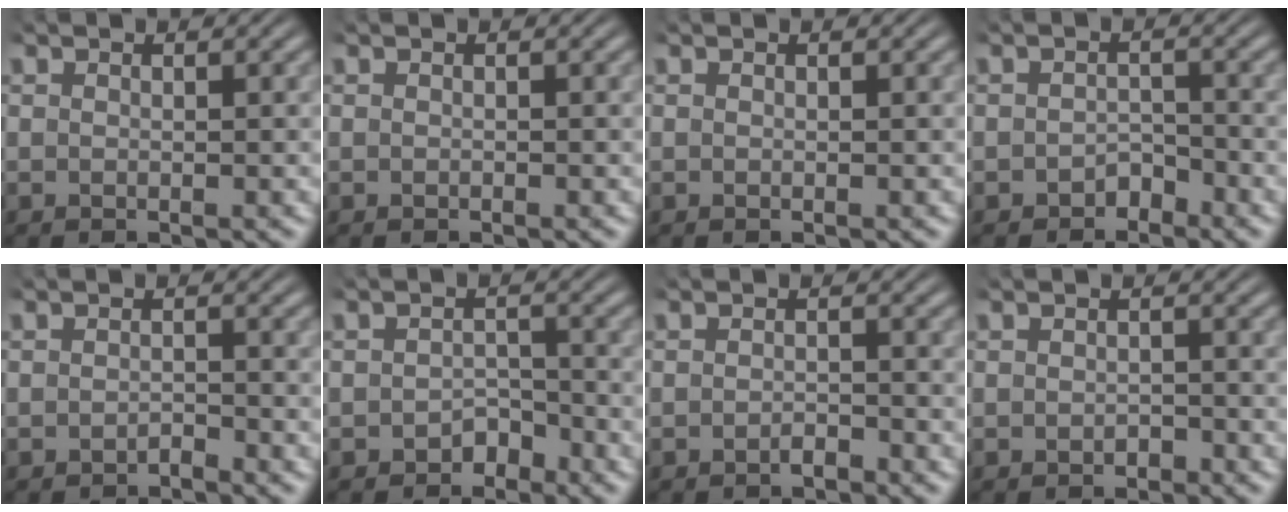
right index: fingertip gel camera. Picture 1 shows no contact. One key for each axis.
{"total": 0.0}
{"total": 0.0}
{"total": 1.8, "fx": -1.6, "fy": 0.9, "fz": 0.2, "tx": 0.005, "ty": -0.004, "tz": -0.027}
{"total": 1.1, "fx": -1.1, "fy": -0.1, "fz": 0.0, "tx": -0.002, "ty": -0.007, "tz": -0.016}
{"total": 2.2, "fx": -1.8, "fy": 1.1, "fz": 0.3, "tx": 0.006, "ty": -0.004, "tz": -0.031}
{"total": 1.1, "fx": -1.1, "fy": 0.0, "fz": 0.2, "tx": -0.002, "ty": -0.003, "tz": -0.019}
{"total": 0.9, "fx": -0.9, "fy": 0.2, "fz": 0.0, "tx": -0.003, "ty": -0.009, "tz": -0.010}